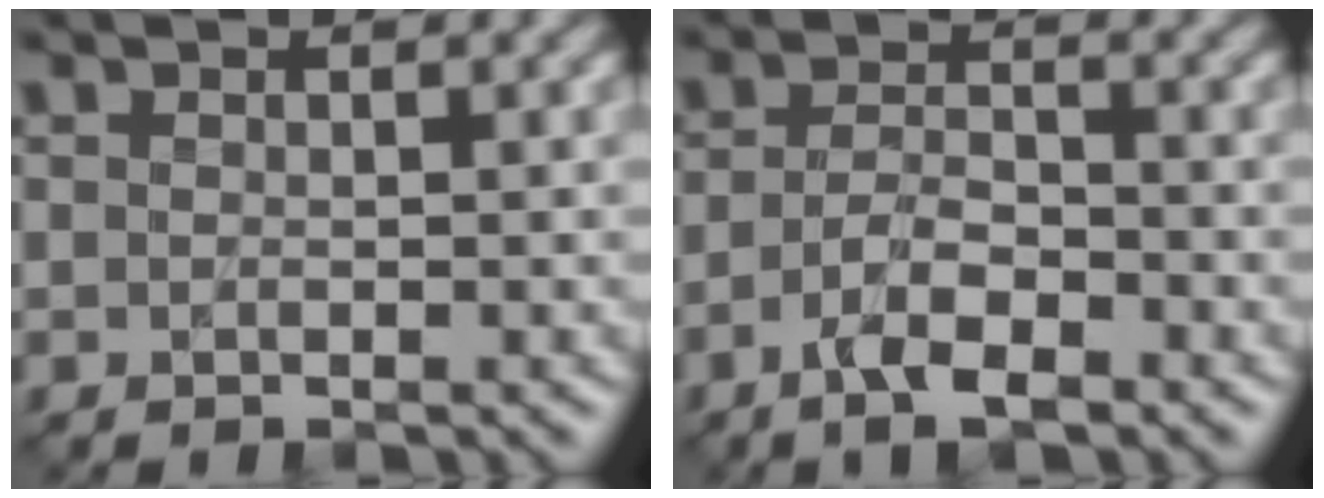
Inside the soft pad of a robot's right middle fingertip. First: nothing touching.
{"total": 4.1, "force": [-2.5, 1.4, 3.0], "torque": [-0.060, 0.002, -0.048]}